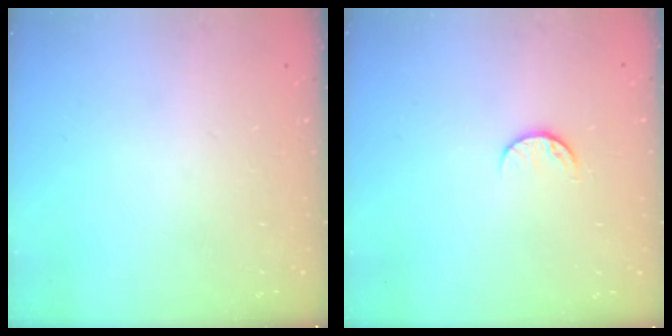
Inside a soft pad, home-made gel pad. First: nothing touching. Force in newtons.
{"total": 7.0, "press": 6.9, "slide": 0.8}